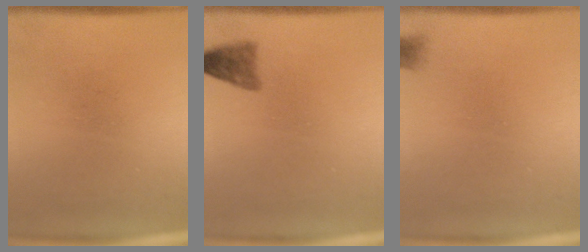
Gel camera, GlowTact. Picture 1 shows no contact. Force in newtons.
{"total": 2.4}
{"total": 1.2}